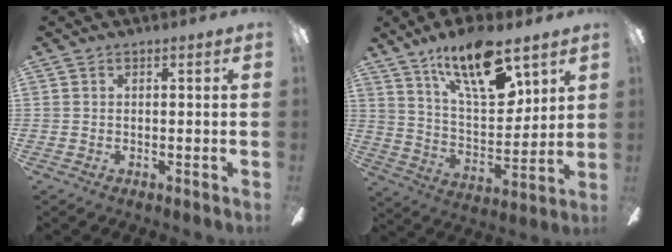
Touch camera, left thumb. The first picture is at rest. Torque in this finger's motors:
{"motor_torque": [0.26, 0.37, 1.48, -1.29, 0.09]}